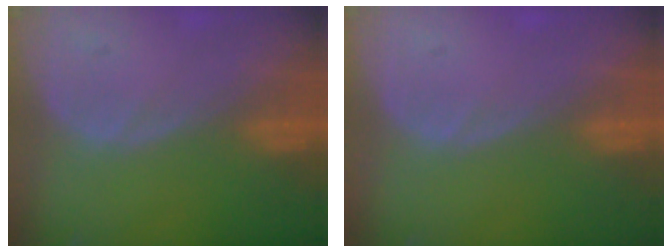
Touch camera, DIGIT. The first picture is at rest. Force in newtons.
{"total": 0.7, "press": 0.1, "slide": 0.7}